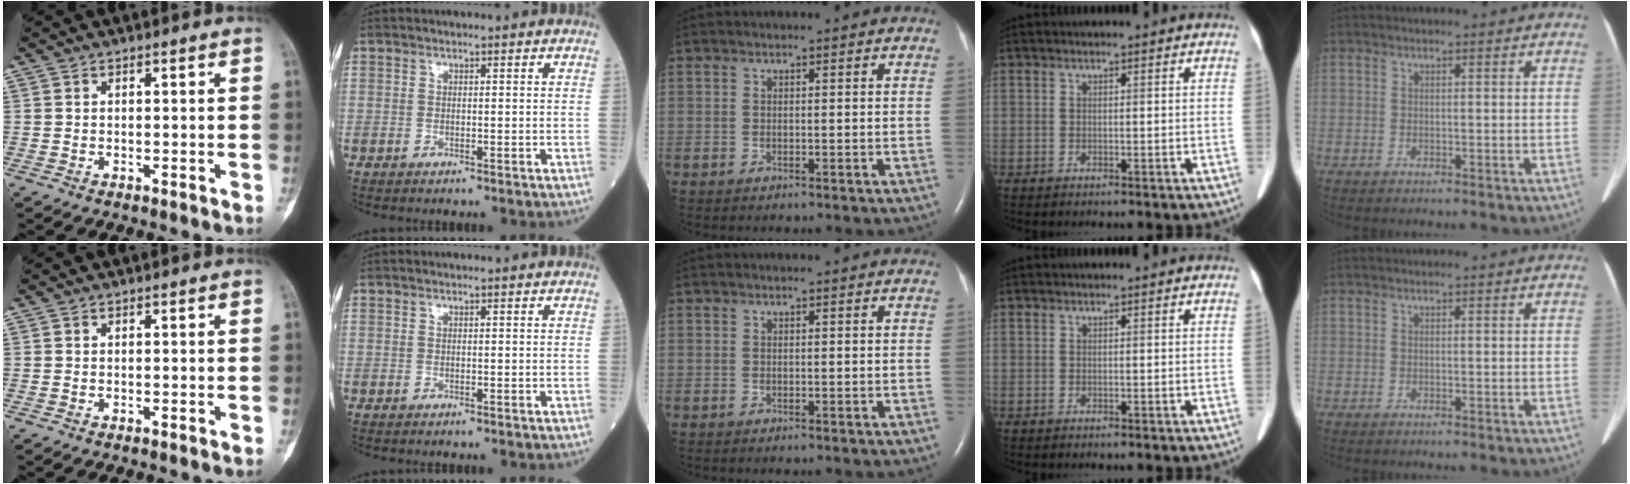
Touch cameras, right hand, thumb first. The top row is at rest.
{}